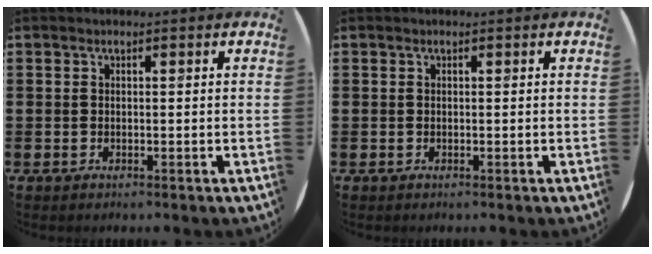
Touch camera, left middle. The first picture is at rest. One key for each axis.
{"total": 0.0}